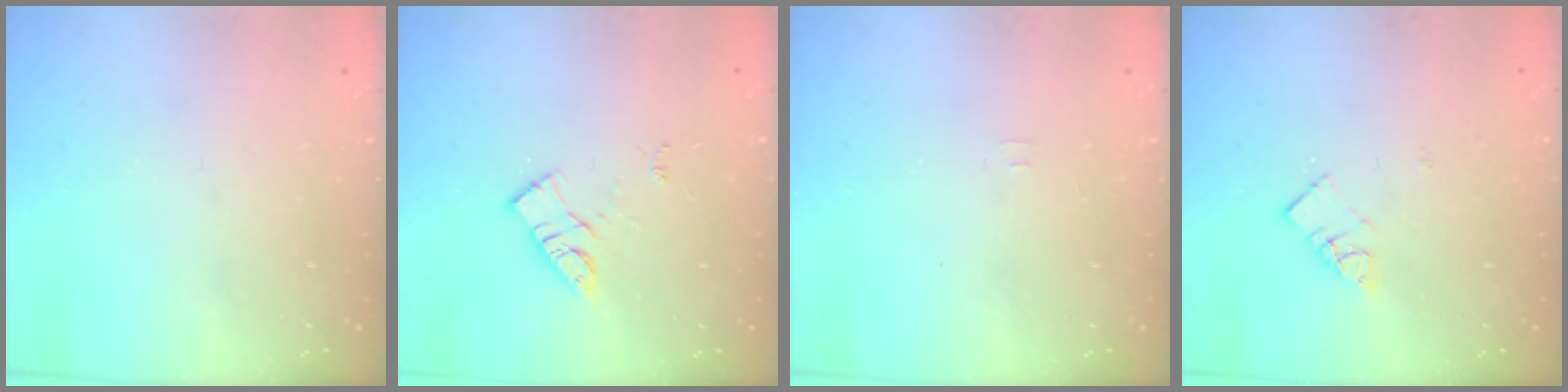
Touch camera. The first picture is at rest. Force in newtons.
{"total": 10.7, "press": 10.7, "slide": 0.7}
{"total": 3.4, "press": 3.3, "slide": 0.4}
{"total": 5.4, "press": 5.4, "slide": 0.1}